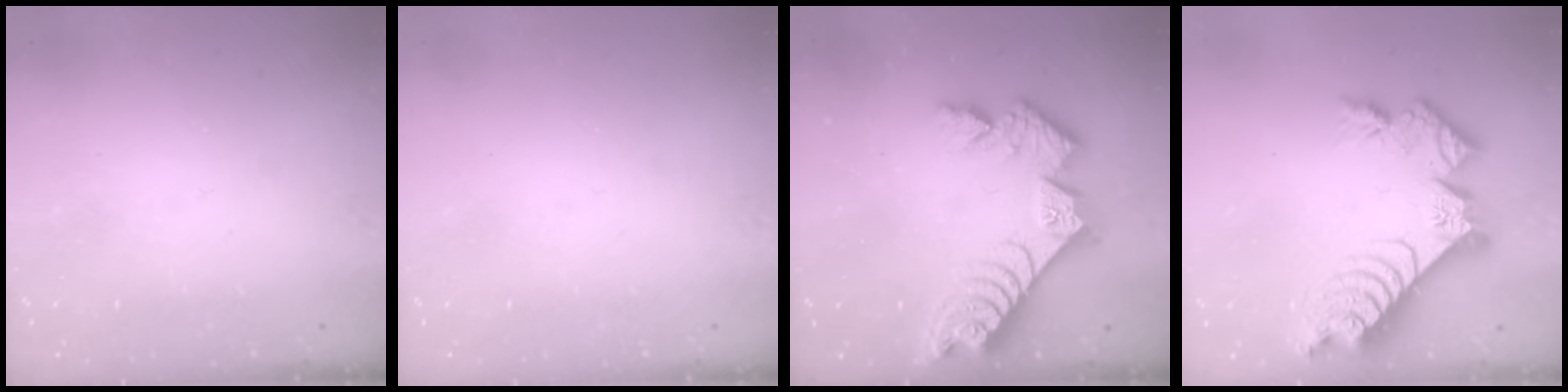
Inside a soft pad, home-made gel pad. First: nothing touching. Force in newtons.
{"total": 0.0}
{"total": 12.2, "press": 12.1, "slide": 0.9}
{"total": 13.3, "press": 13.2, "slide": 1.2}